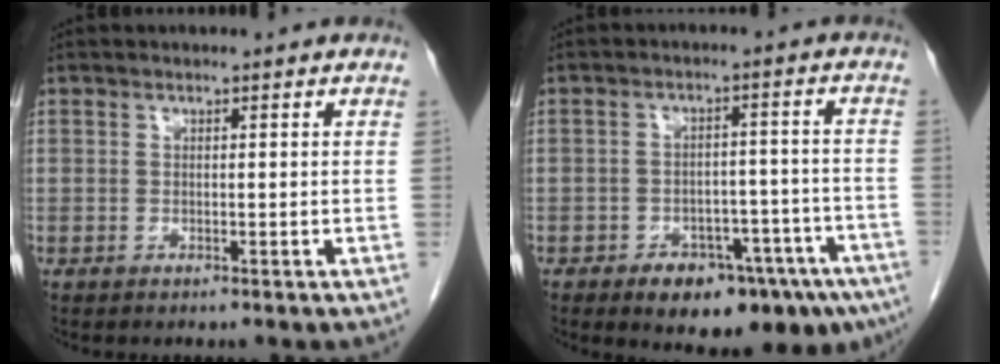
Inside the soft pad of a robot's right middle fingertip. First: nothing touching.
{"total": 14.0, "force": [-9.2, 5.8, 8.8], "torque": [-0.064, 0.027, -0.124]}